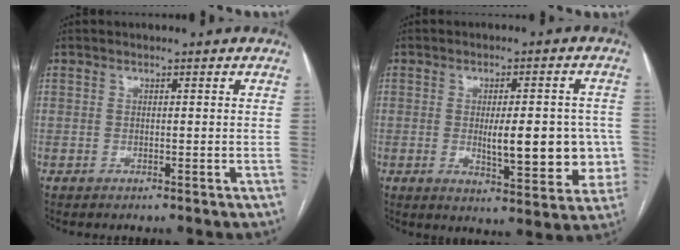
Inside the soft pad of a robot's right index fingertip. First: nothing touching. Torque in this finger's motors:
{"motor_torque": [1.25, 0.79, 0.31, 0.10]}